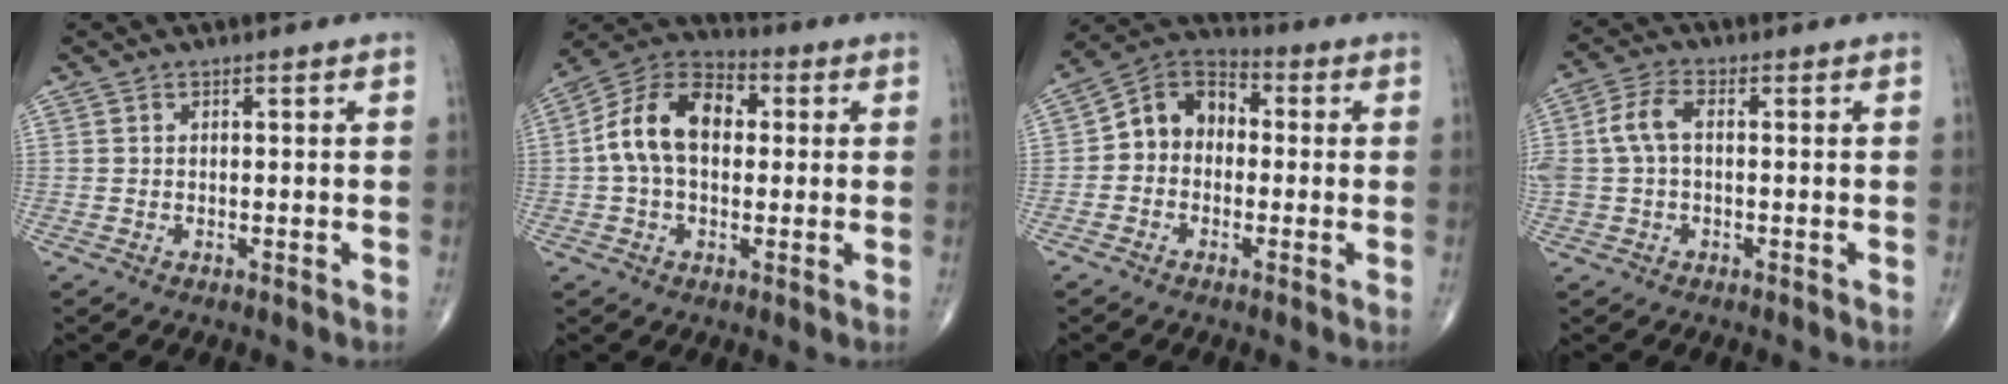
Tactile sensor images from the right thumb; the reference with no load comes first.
{"total": 13.6, "force": [1.4, 8.7, 10.4], "torque": [-0.179, 0.033, 0.011]}
{"total": 9.2, "force": [-0.4, 7.3, 5.7], "torque": [-0.068, 0.036, -0.027]}
{"total": 6.5, "force": [0.4, 3.9, 5.2], "torque": [-0.124, 0.024, 0.005]}